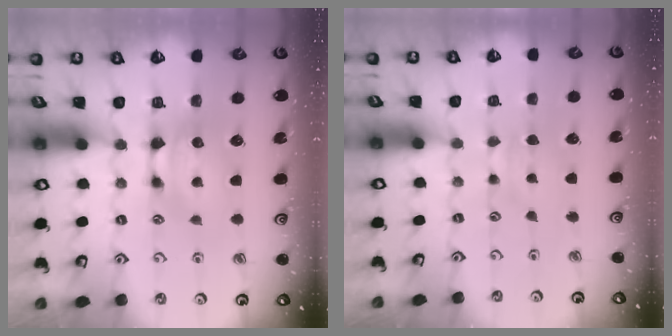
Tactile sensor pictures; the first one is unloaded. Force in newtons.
{"total": 3.4, "press": 3.4, "slide": 0.4}